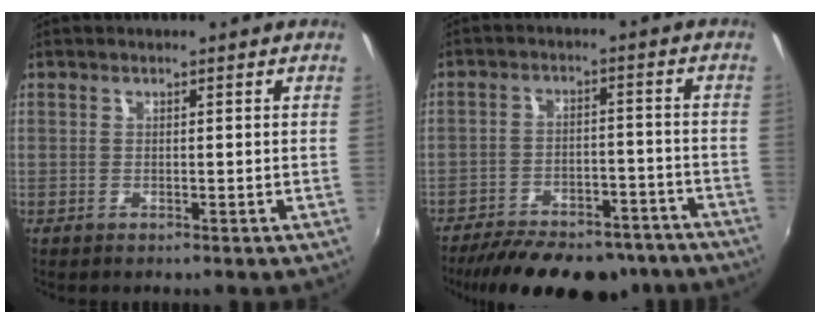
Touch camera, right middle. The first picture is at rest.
{"total": 21.3, "force": [-17.5, 8.1, 9.1], "torque": [-0.179, -0.001, -0.229]}